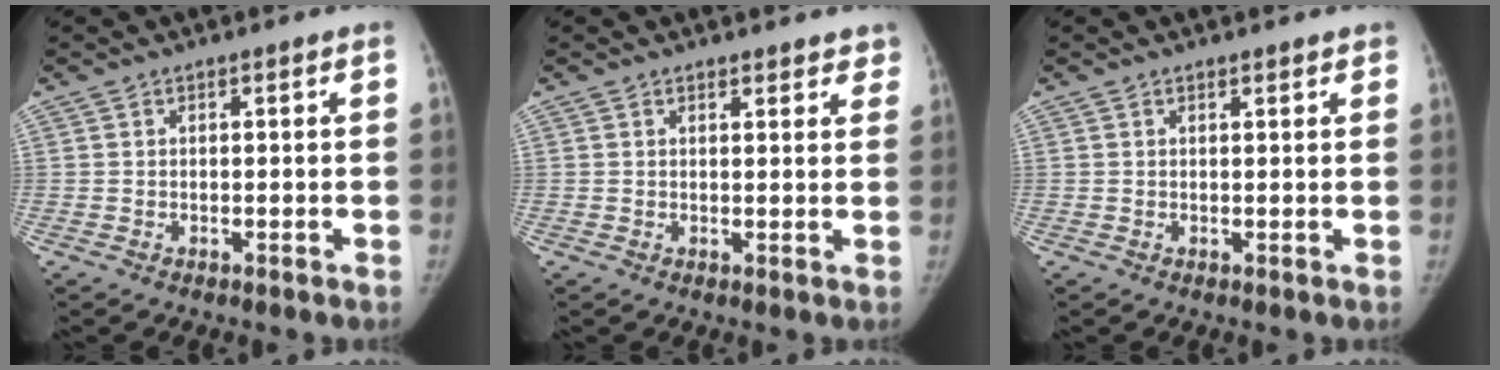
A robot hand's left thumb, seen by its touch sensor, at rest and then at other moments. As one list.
[{"total": 3.9, "force": [3.4, 1.6, 1.1], "torque": [0.022, -0.012, 0.032]}, {"total": 1.1, "force": [1.0, 0.4, 0.5], "torque": [-0.004, -0.004, 0.012]}]